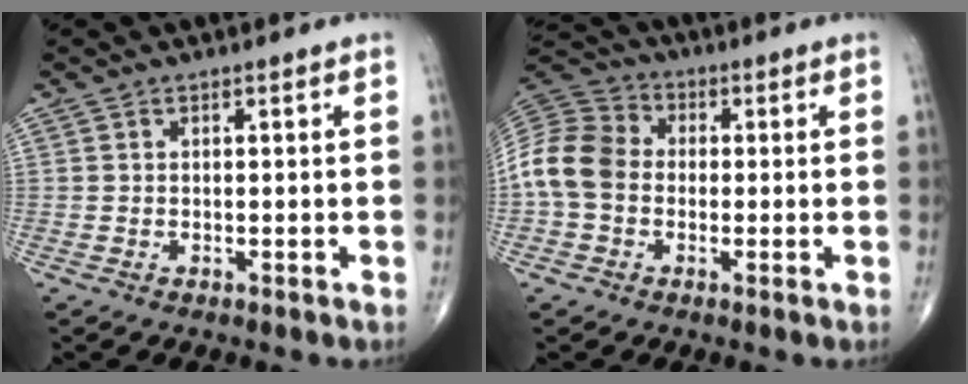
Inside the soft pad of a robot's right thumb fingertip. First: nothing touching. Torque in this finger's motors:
{"motor_torque": [-0.25, 0.47, 0.27, -0.09, 0.08]}